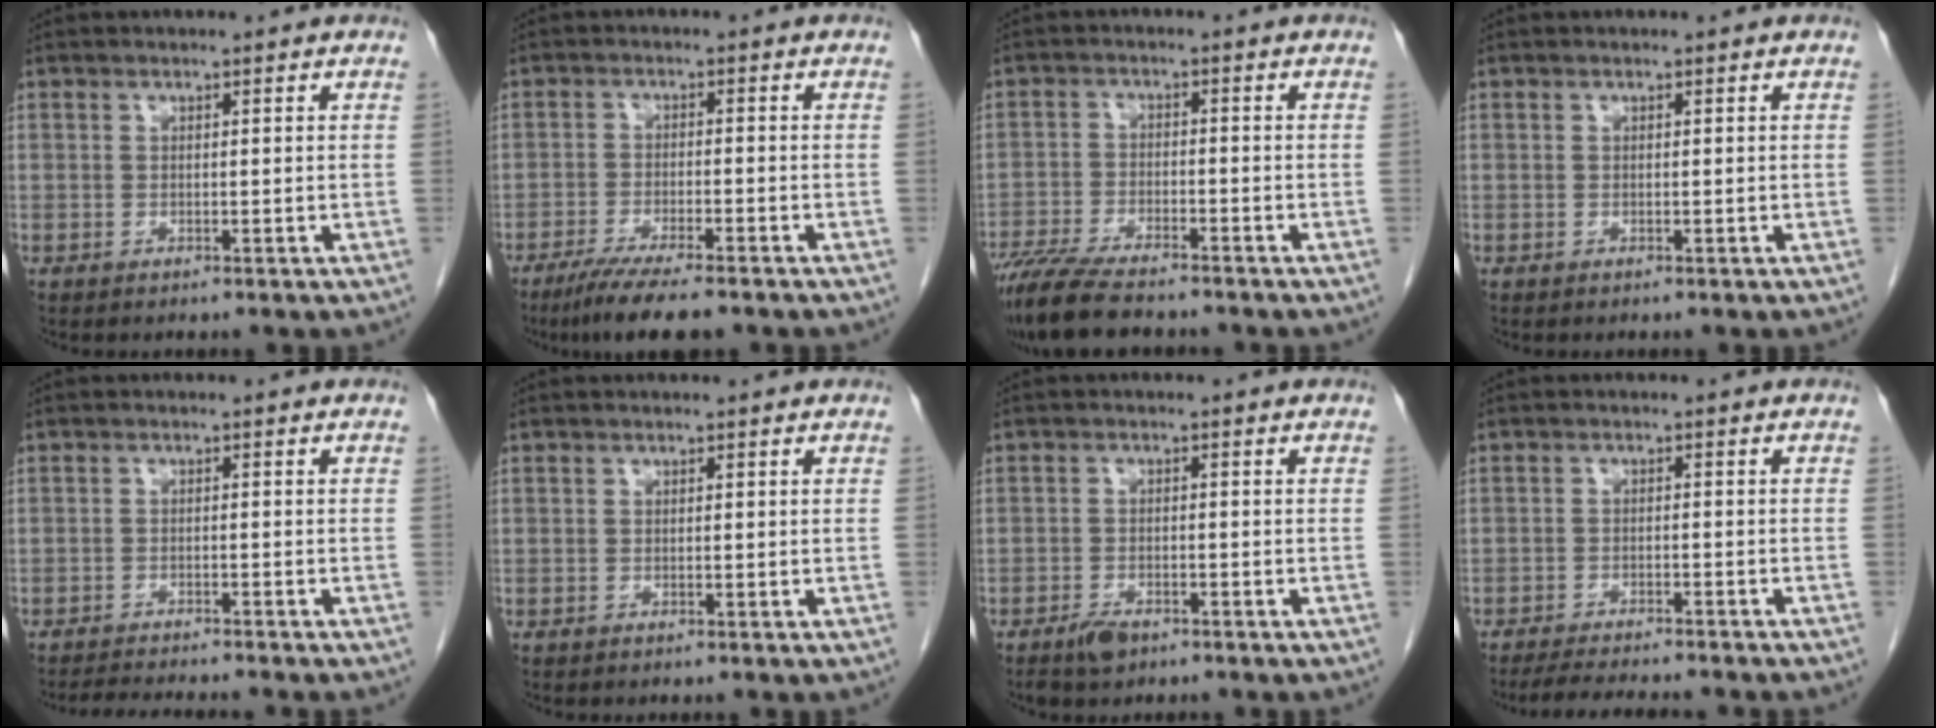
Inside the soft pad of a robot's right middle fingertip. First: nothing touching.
{"total": 8.2, "force": [-6.3, 0.7, 5.2], "torque": [-0.087, -0.021, -0.101]}
{"total": 10.1, "force": [-8.7, 1.4, 5.0], "torque": [-0.090, -0.027, -0.145]}
{"total": 0.0}
{"total": 5.9, "force": [-5.5, -0.3, 2.1], "torque": [-0.030, -0.015, -0.084]}
{"total": 0.0}
{"total": 3.1, "force": [-2.2, 1.3, 1.6], "torque": [-0.034, -0.002, -0.033]}
{"total": 9.8, "force": [-8.7, 1.0, 4.3], "torque": [-0.064, -0.017, -0.123]}